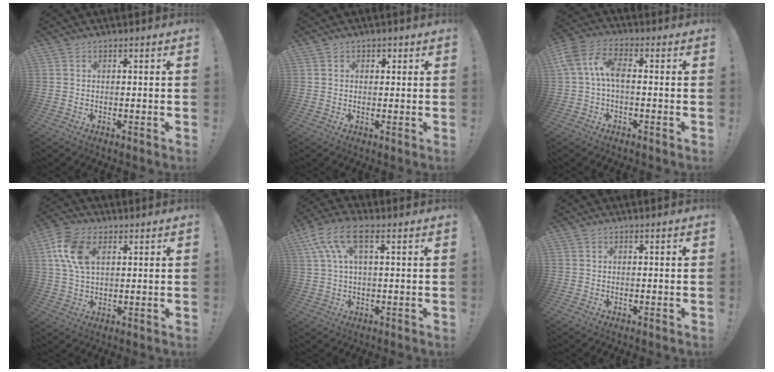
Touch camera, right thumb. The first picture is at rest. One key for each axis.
{"total": 1.1, "fx": 0.4, "fy": 1.0, "fz": 0.3, "tx": 0.010, "ty": -0.003, "tz": 0.004}
{"total": 9.1, "fx": 0.3, "fy": 4.4, "fz": 7.9, "tx": -0.174, "ty": 0.003, "tz": 0.008}
{"total": 11.9, "fx": 4.0, "fy": 7.3, "fz": 8.5, "tx": -0.166, "ty": 0.002, "tz": 0.076}
{"total": 10.6, "fx": 4.2, "fy": 4.5, "fz": 8.6, "tx": -0.169, "ty": -0.001, "tz": 0.084}
{"total": 0.0}